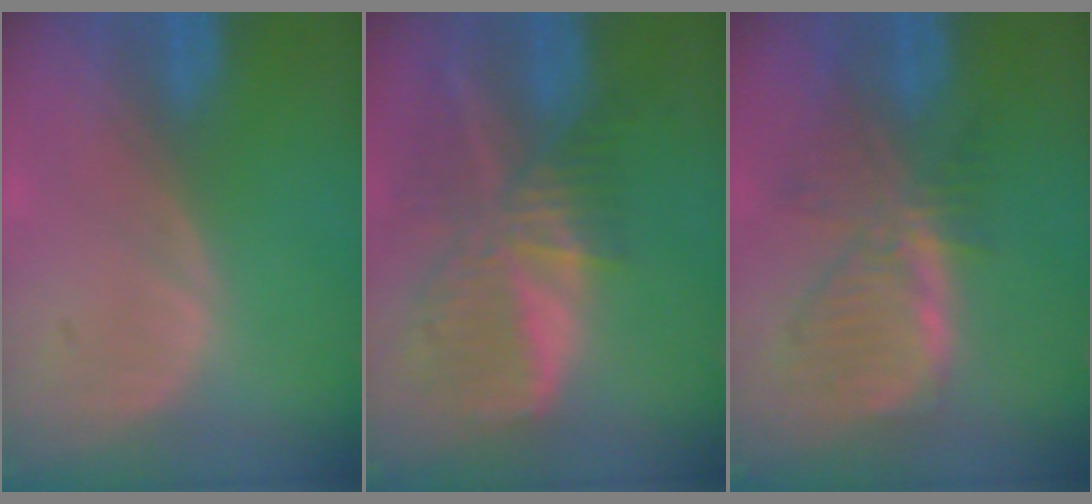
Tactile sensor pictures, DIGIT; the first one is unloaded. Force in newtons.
{"total": 9.5, "press": 8.3, "slide": 4.7}
{"total": 7.8, "press": 7.0, "slide": 3.4}